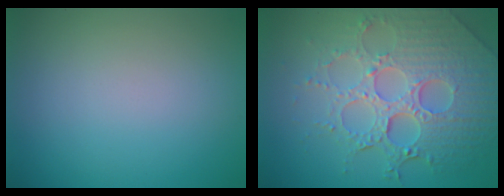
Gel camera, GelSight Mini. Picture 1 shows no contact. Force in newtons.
{"total": 8.2, "press": 6.0, "slide": 5.6}